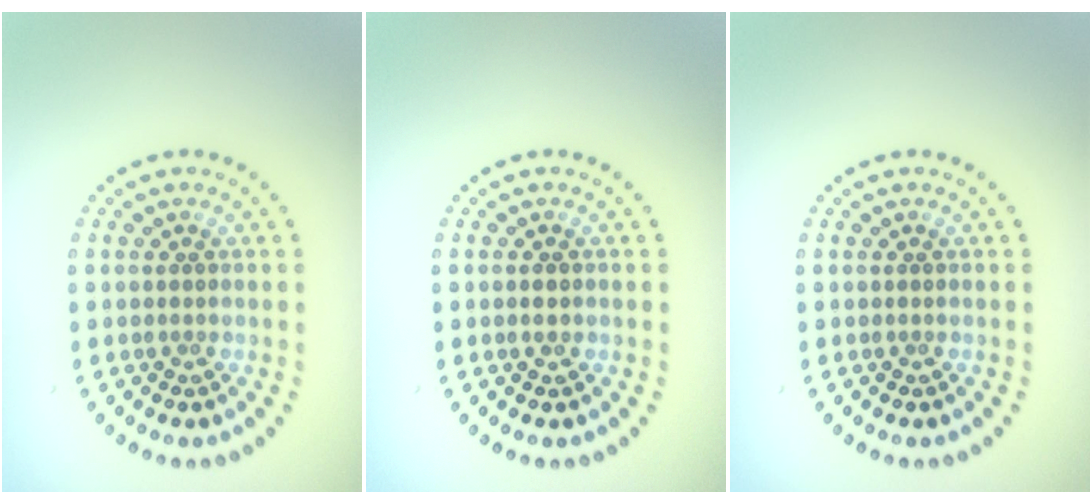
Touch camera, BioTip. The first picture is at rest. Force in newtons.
{"total": 1.1, "press": 1.1, "slide": 0.1}
{"total": 0.0}